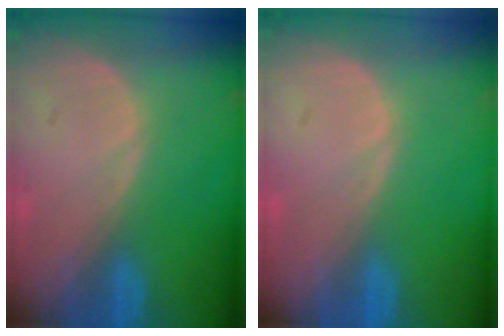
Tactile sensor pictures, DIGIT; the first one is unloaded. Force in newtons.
{"total": 0.0}